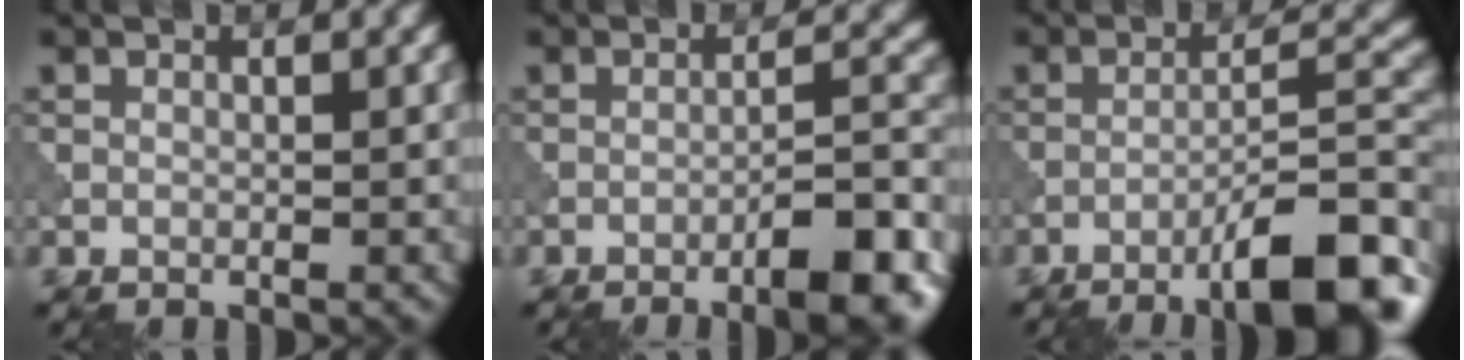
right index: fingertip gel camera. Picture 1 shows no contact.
{"total": 7.1, "force": [-4.2, 1.5, 5.5], "torque": [-0.069, 0.016, -0.062]}
{"total": 9.8, "force": [-5.9, 2.1, 7.5], "torque": [-0.110, 0.015, -0.091]}